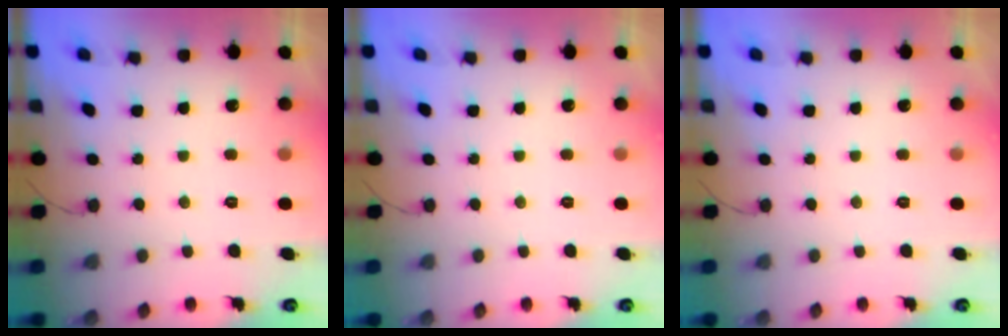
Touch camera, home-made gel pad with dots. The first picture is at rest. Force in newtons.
{"total": 0.0}
{"total": 0.0}